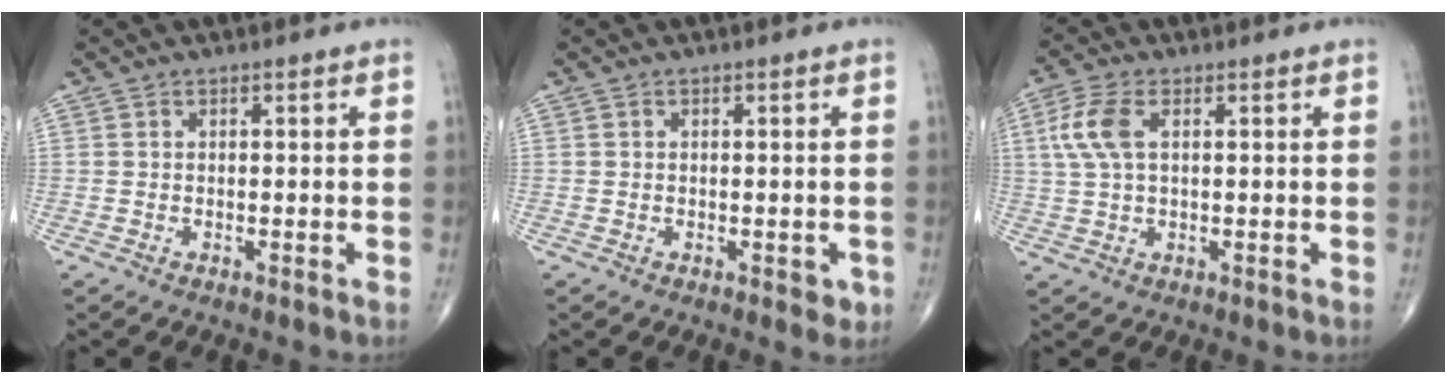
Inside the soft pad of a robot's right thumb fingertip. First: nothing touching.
{"total": 1.9, "force": [-0.5, 1.2, 1.4], "torque": [0.000, 0.000, -0.006]}
{"total": 6.6, "force": [1.7, 3.3, 5.5], "torque": [-0.141, 0.013, 0.033]}